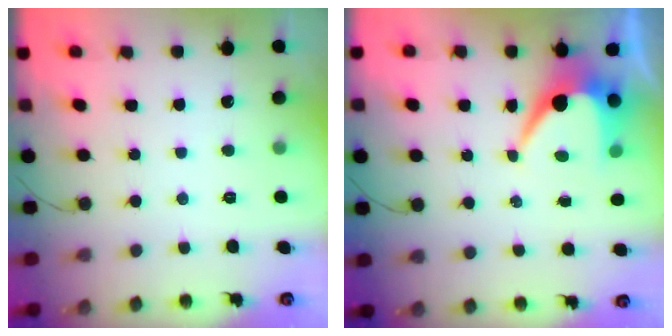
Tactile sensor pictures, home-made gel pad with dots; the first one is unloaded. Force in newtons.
{"total": 7.2, "press": 7.2, "slide": 0.6}